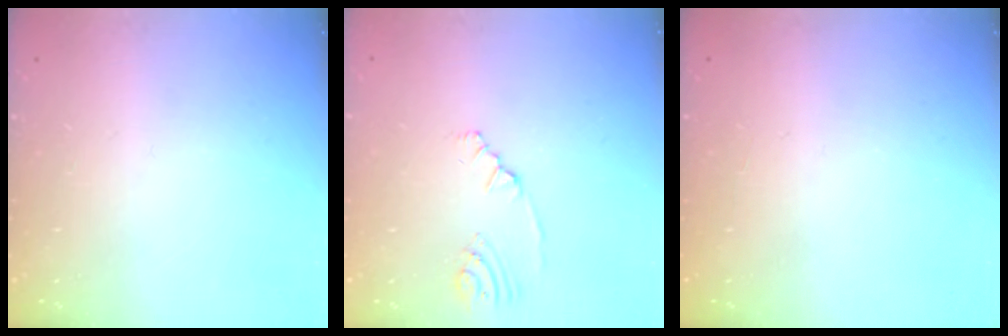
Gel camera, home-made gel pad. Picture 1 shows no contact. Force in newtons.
{"total": 2.4, "press": 2.2, "slide": 1.1}
{"total": 0.0}